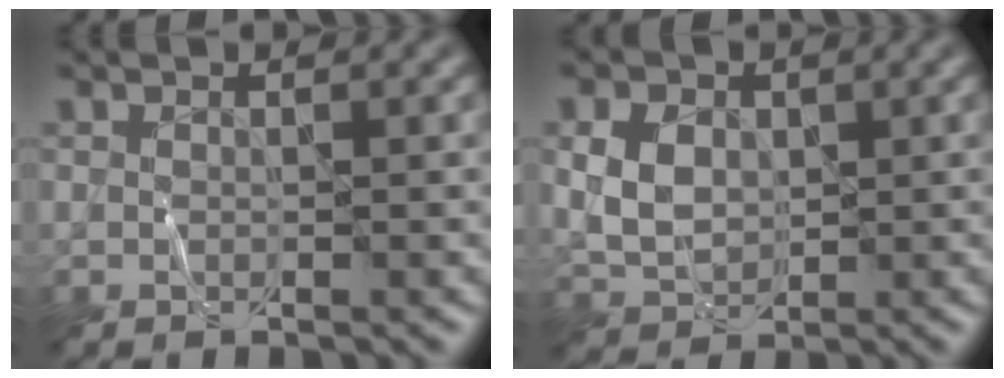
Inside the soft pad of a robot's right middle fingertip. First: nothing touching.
{"total": 4.2, "force": [0.7, 3.2, 2.6], "torque": [-0.058, 0.001, 0.011]}